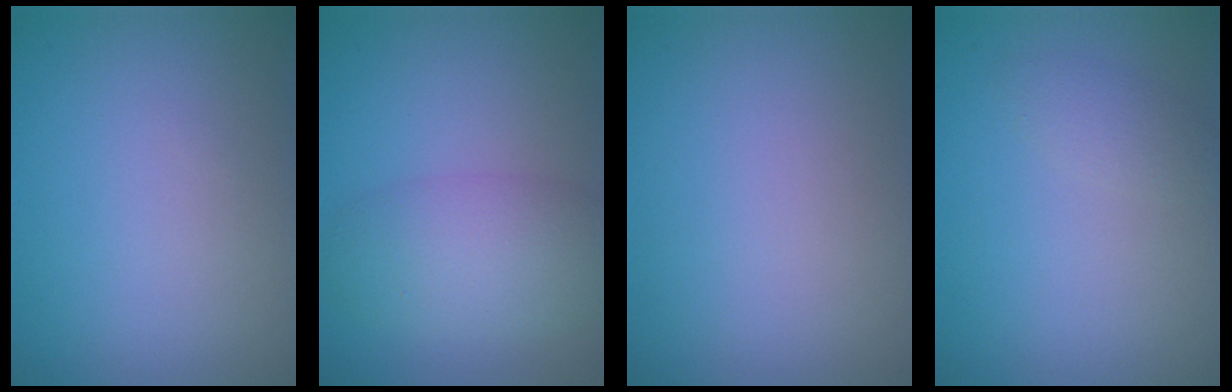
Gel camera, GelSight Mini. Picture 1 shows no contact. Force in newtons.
{"total": 5.1, "press": 5.1, "slide": 0.4}
{"total": 0.0}
{"total": 1.2, "press": 1.2, "slide": 0.0}